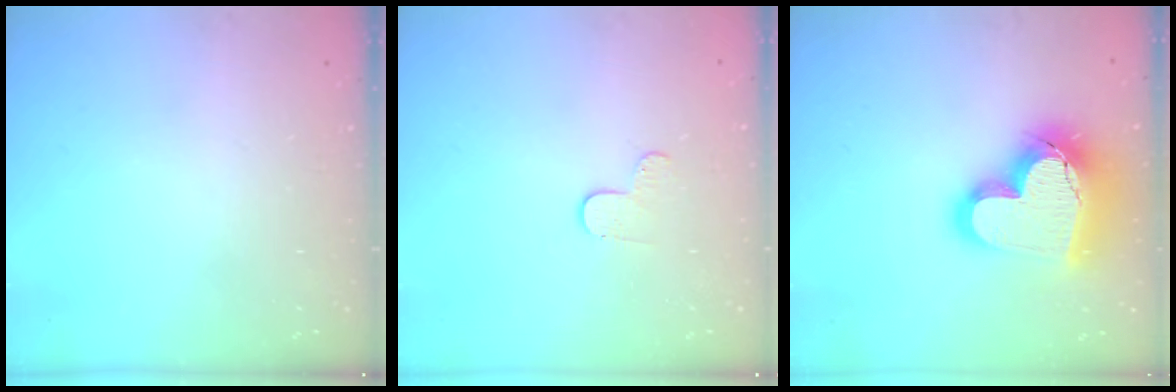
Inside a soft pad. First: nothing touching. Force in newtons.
{"total": 3.9, "press": 3.9, "slide": 0.4}
{"total": 21.8, "press": 21.7, "slide": 1.8}